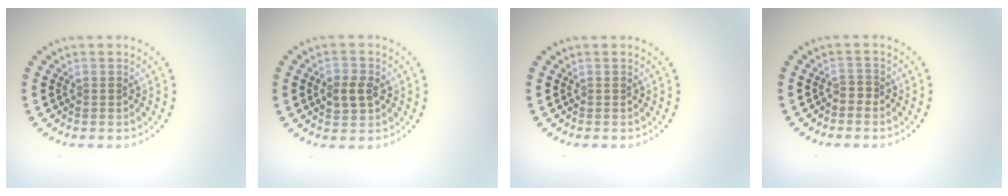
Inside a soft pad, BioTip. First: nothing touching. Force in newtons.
{"total": 2.5, "press": 2.5, "slide": 0.2}
{"total": 0.0}
{"total": 0.8, "press": 0.4, "slide": 0.7}